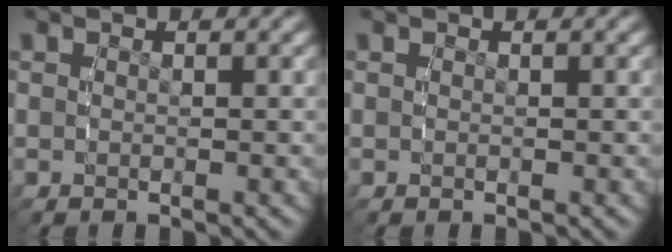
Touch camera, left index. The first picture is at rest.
{"total": 0.0}